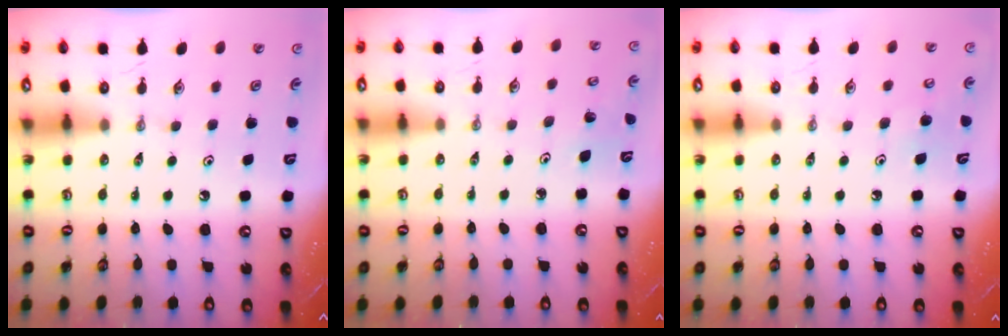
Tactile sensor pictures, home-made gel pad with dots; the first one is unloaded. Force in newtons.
{"total": 2.9, "press": 2.8, "slide": 0.3}
{"total": 6.2, "press": 6.1, "slide": 0.6}